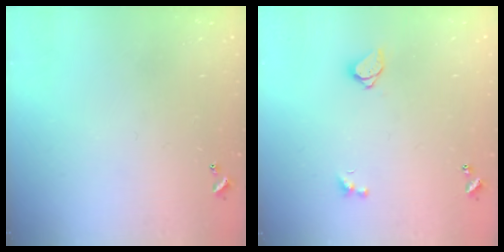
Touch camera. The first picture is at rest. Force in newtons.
{"total": 1.6, "press": 1.5, "slide": 0.4}